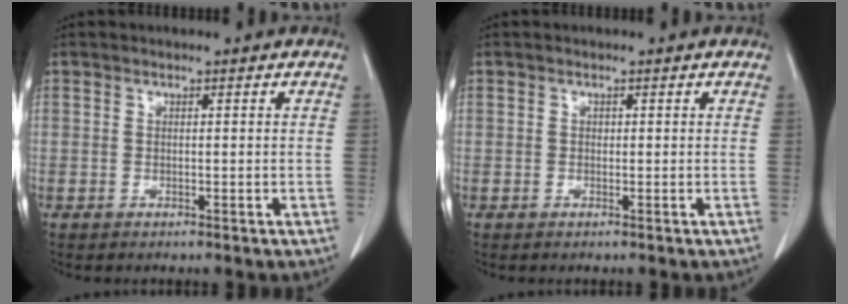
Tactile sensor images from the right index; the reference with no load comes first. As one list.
[{"total": 0.0}]